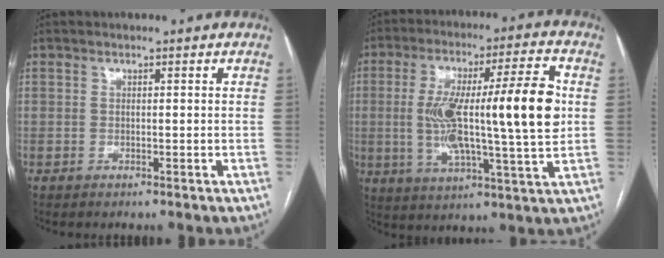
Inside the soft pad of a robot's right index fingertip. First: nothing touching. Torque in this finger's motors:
{"motor_torque": [1.49, -0.65, 0.59, 0.21]}